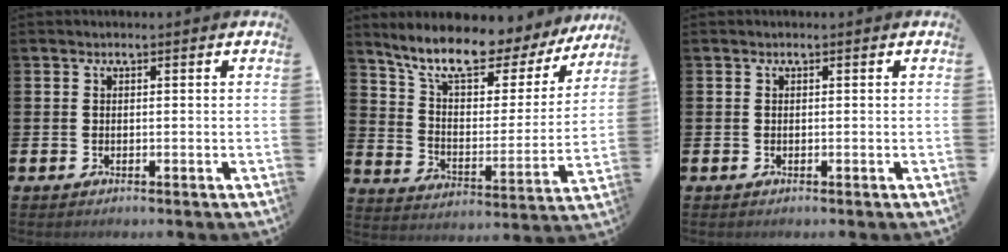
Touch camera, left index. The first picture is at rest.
{"total": 11.0, "force": [9.2, 3.3, 5.1], "torque": [-0.125, -0.059, 0.152]}
{"total": 0.0}